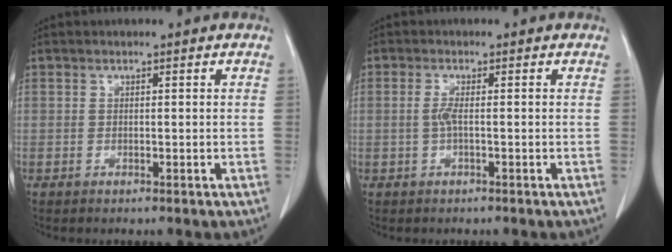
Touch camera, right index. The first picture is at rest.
{"total": 1.7, "force": [-0.3, 0.1, 1.7], "torque": [-0.038, 0.000, -0.006]}